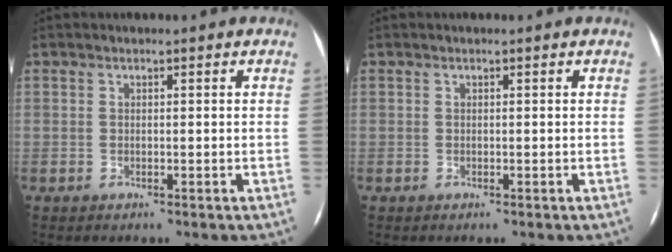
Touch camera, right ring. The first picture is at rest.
{"total": 0.0}